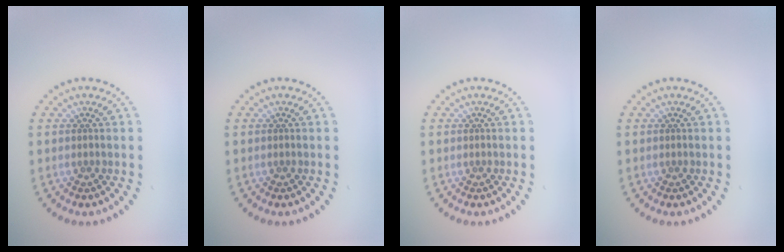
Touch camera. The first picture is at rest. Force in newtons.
{"total": 0.0}
{"total": 0.0}
{"total": 0.0}